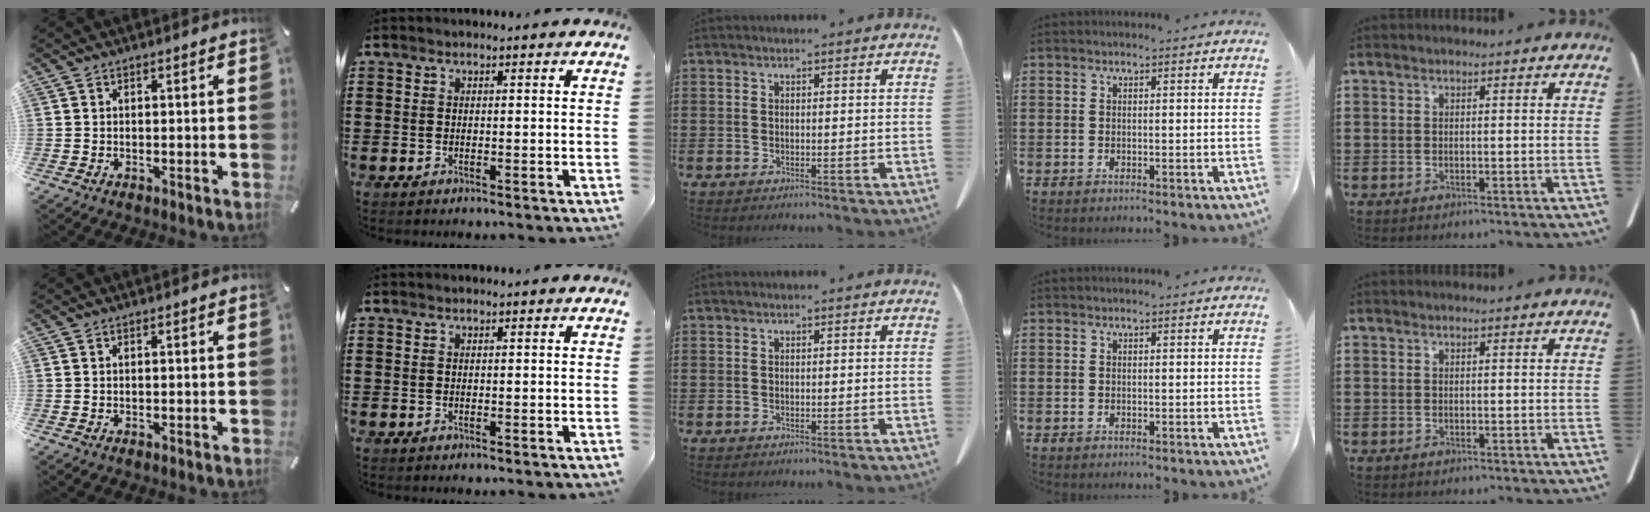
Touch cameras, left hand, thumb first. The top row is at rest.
{}